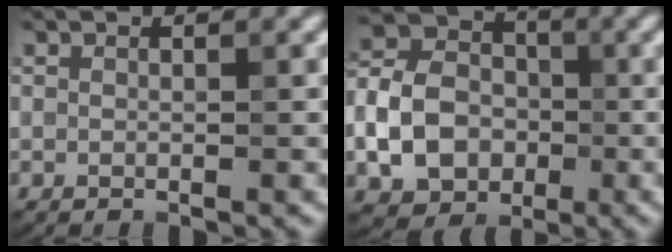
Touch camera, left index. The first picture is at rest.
{"total": 7.4, "force": [-2.0, 5.8, 4.2], "torque": [-0.095, 0.003, -0.044]}